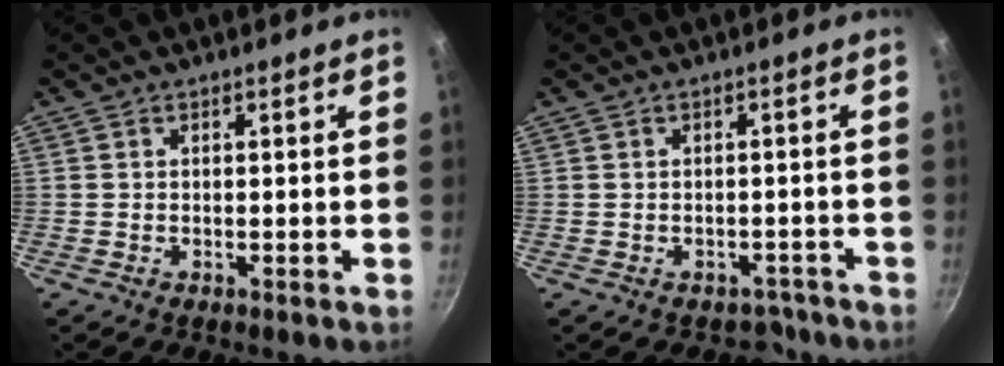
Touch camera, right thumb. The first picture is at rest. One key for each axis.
{"total": 2.9, "fx": -2.2, "fy": 1.9, "fz": -0.2, "tx": 0.039, "ty": 0.041, "tz": -0.014}